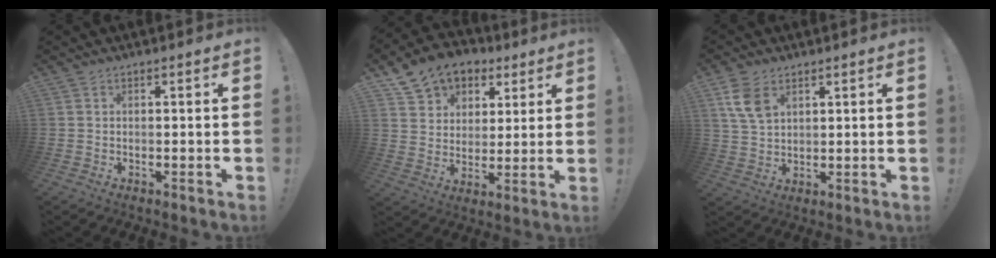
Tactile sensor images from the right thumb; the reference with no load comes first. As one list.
[{"total": 11.5, "force": [6.9, 8.5, 3.6], "torque": [-0.061, -0.044, 0.135]}, {"total": 8.2, "force": [4.0, 5.2, 5.0], "torque": [-0.094, -0.007, 0.079]}]